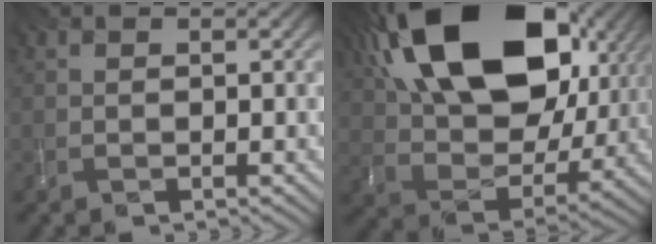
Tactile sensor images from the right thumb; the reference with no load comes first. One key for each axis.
{"total": 22.2, "fx": 9.6, "fy": 13.1, "fz": 15.1, "tx": -0.339, "ty": 0.038, "tz": 0.178}